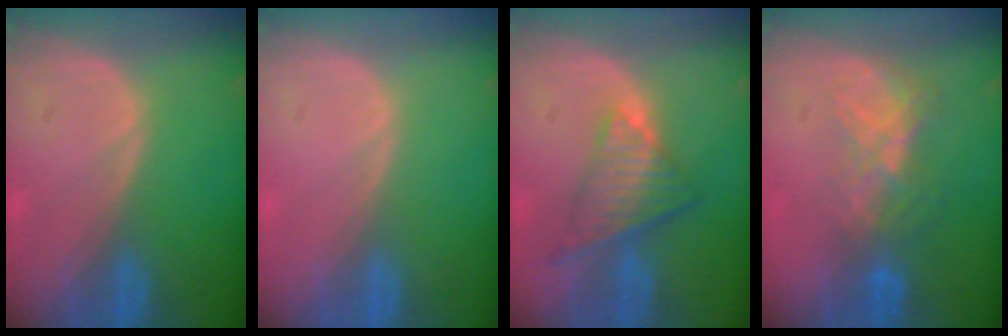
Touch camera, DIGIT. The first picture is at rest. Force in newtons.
{"total": 0.0}
{"total": 7.6, "press": 6.2, "slide": 4.3}
{"total": 6.4, "press": 5.6, "slide": 3.1}